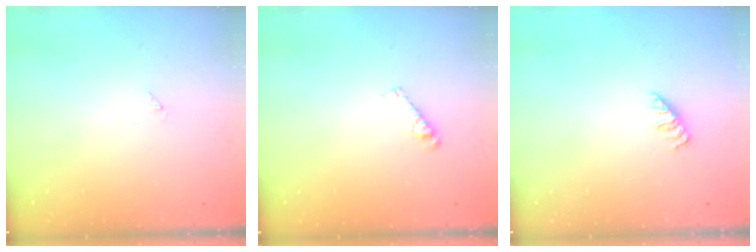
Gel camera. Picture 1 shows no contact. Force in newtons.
{"total": 2.9, "press": 2.9, "slide": 0.4}
{"total": 1.4, "press": 1.3, "slide": 0.3}